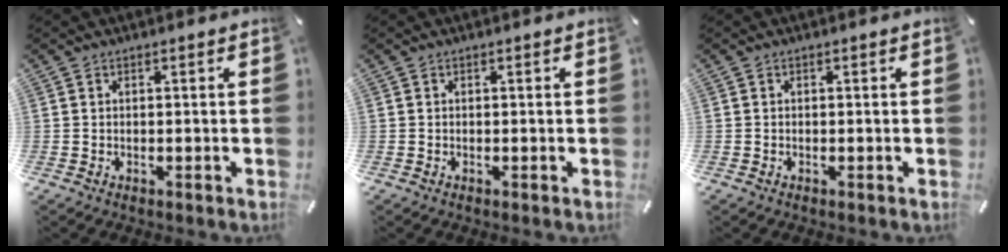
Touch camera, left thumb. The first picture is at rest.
{"total": 0.0}
{"total": 0.0}